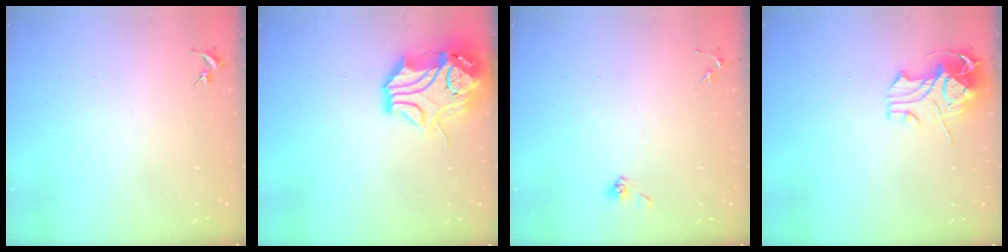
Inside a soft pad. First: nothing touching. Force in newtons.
{"total": 15.5, "press": 15.3, "slide": 2.3}
{"total": 3.8, "press": 3.4, "slide": 1.7}
{"total": 10.7, "press": 10.6, "slide": 1.8}